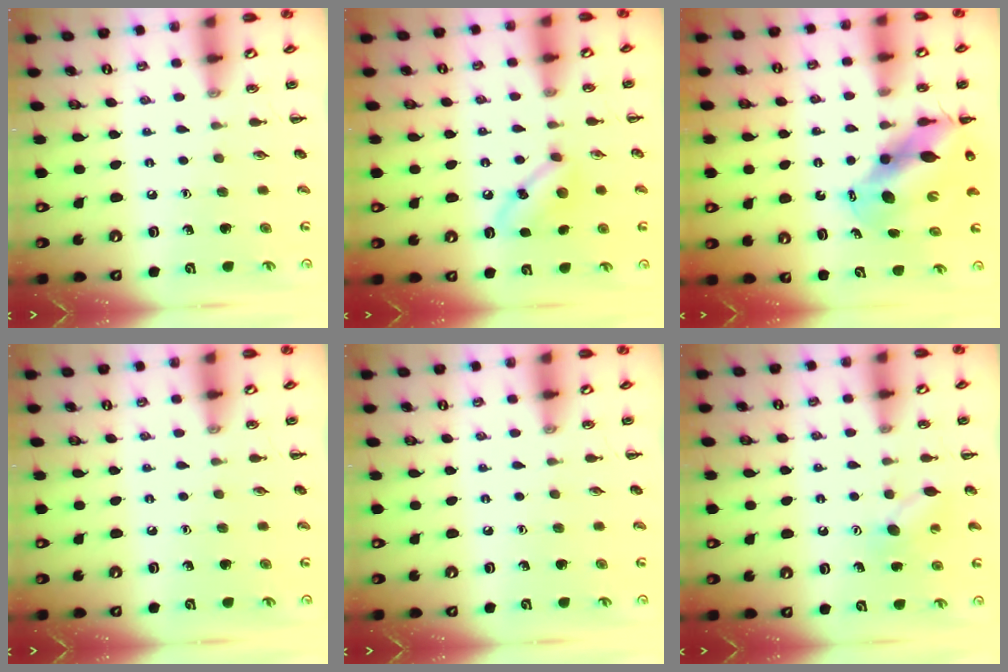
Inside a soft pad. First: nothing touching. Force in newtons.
{"total": 7.2, "press": 7.0, "slide": 1.7}
{"total": 11.6, "press": 11.3, "slide": 2.9}
{"total": 0.0}
{"total": 0.0}
{"total": 4.2, "press": 4.1, "slide": 0.9}